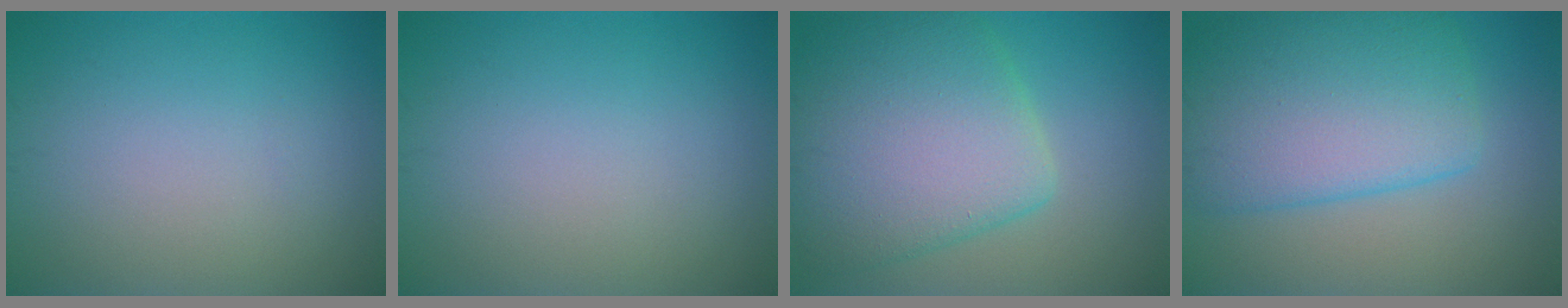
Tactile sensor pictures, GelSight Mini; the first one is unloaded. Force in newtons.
{"total": 0.0}
{"total": 9.3, "press": 9.3, "slide": 0.4}
{"total": 8.9, "press": 8.9, "slide": 0.2}